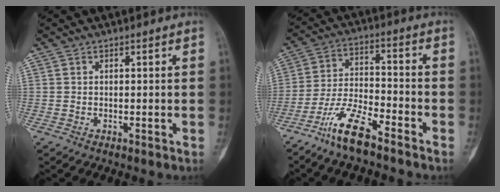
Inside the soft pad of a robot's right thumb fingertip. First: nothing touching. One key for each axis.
{"total": 10.3, "fx": -7.6, "fy": 2.7, "fz": 6.4, "tx": -0.130, "ty": 0.049, "tz": -0.149}